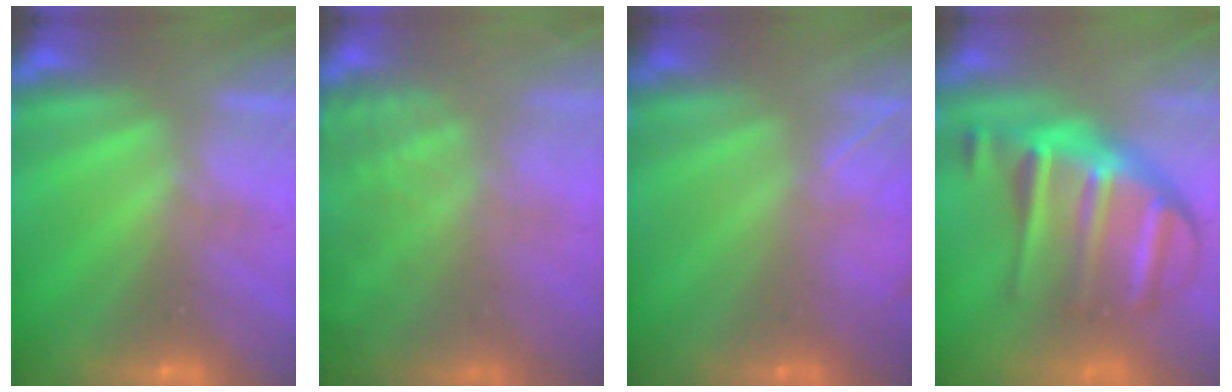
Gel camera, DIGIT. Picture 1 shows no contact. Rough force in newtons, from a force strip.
{"total": 10.2}
{"total": 1.3}
{"total": 6.1}